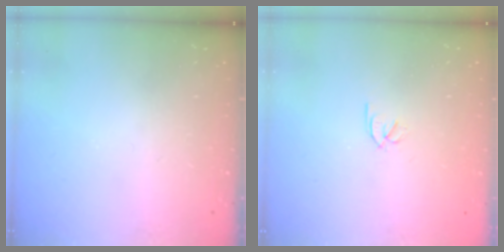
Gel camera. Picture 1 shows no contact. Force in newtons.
{"total": 1.8, "press": 1.7, "slide": 0.5}